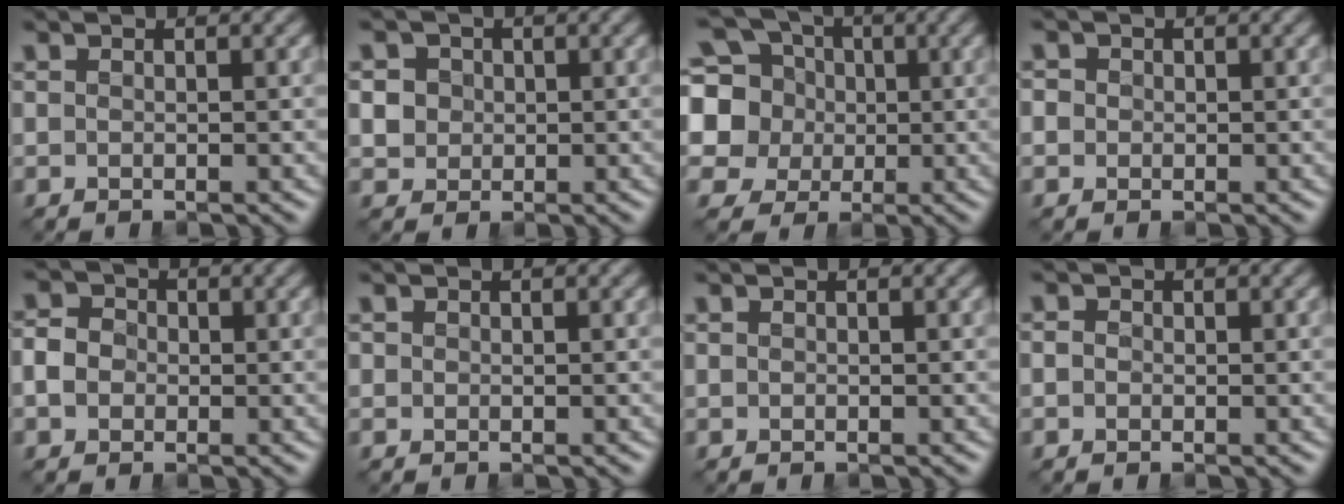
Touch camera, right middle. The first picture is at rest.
{"total": 3.7, "force": [1.1, 3.2, 1.4], "torque": [-0.023, 0.017, 0.016]}
{"total": 9.9, "force": [1.6, 8.9, 3.9], "torque": [-0.115, 0.028, 0.012]}
{"total": 1.7, "force": [0.5, 1.5, 0.7], "torque": [-0.005, 0.010, -0.008]}
{"total": 2.7, "force": [-0.4, 2.4, 1.2], "torque": [-0.022, 0.001, -0.010]}
{"total": 0.0}
{"total": 0.0}
{"total": 0.7, "force": [-0.1, 0.7, 0.3], "torque": [-0.005, -0.004, -0.005]}